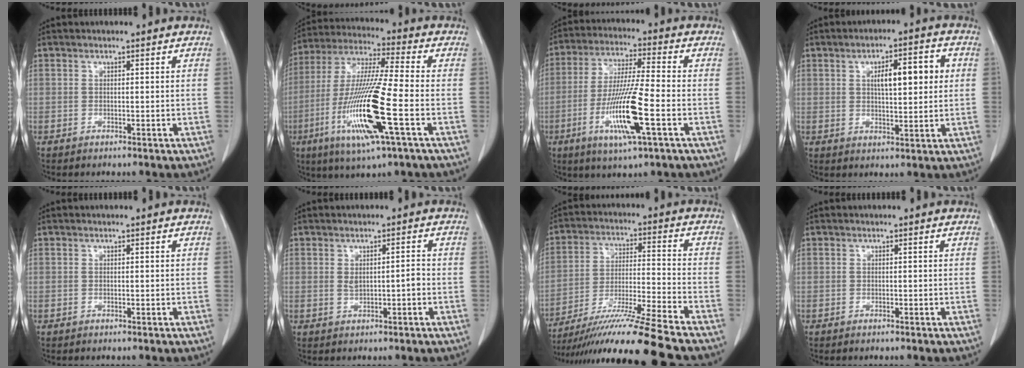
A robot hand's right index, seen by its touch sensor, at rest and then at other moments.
{"total": 17.2, "force": [-5.4, 0.4, 16.4], "torque": [-0.339, -0.021, -0.103]}
{"total": 13.0, "force": [-4.2, 0.4, 12.3], "torque": [-0.244, -0.019, -0.080]}
{"total": 7.9, "force": [1.8, 2.1, 7.4], "torque": [-0.113, 0.015, 0.030]}
{"total": 0.0}
{"total": 2.4, "force": [-0.1, 0.7, 2.3], "torque": [-0.042, 0.006, 0.004]}
{"total": 18.1, "force": [-15.2, -2.4, 9.4], "torque": [-0.171, -0.032, -0.261]}
{"total": 0.0}